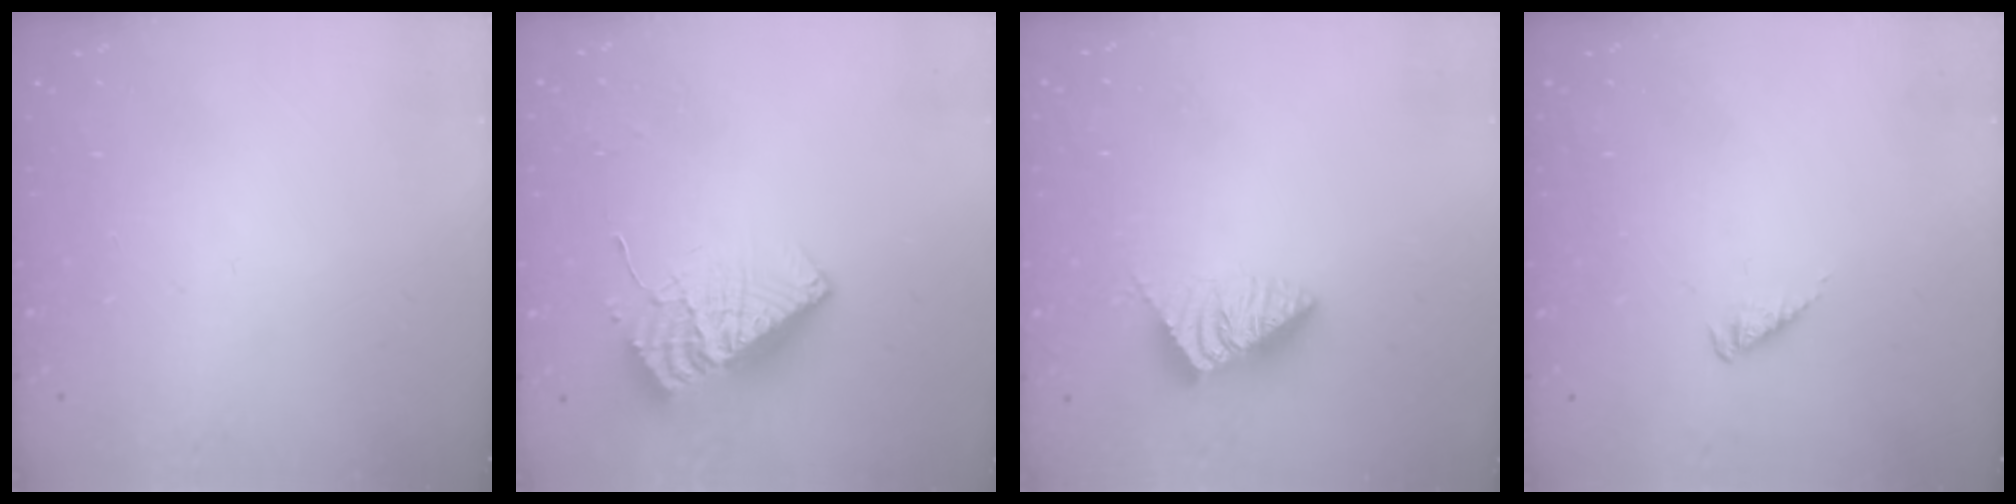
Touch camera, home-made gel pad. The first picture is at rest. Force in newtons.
{"total": 11.1, "press": 11.1, "slide": 0.8}
{"total": 3.9, "press": 3.9, "slide": 0.7}
{"total": 3.0, "press": 2.9, "slide": 0.5}